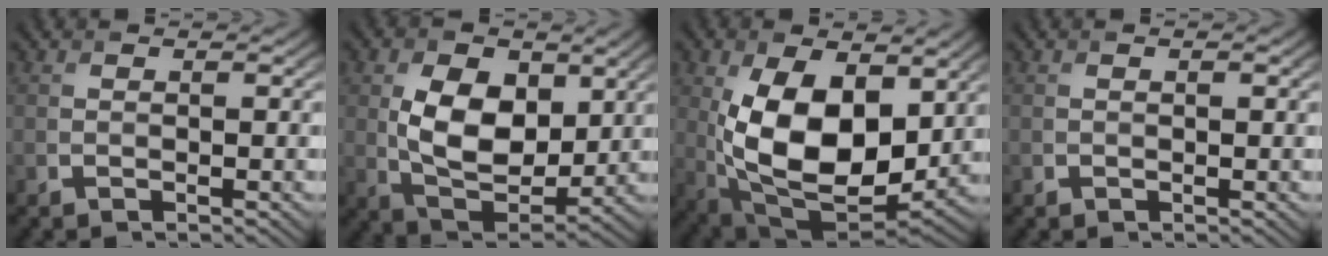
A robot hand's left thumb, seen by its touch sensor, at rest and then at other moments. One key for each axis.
{"total": 10.8, "fx": 1.8, "fy": 6.8, "fz": 8.1, "tx": -0.168, "ty": -0.006, "tz": 0.034}
{"total": 14.1, "fx": 1.9, "fy": 8.1, "fz": 11.4, "tx": -0.224, "ty": -0.012, "tz": 0.044}
{"total": 0.6, "fx": 0.1, "fy": 0.3, "fz": 0.5, "tx": -0.011, "ty": 0.000, "tz": 0.003}